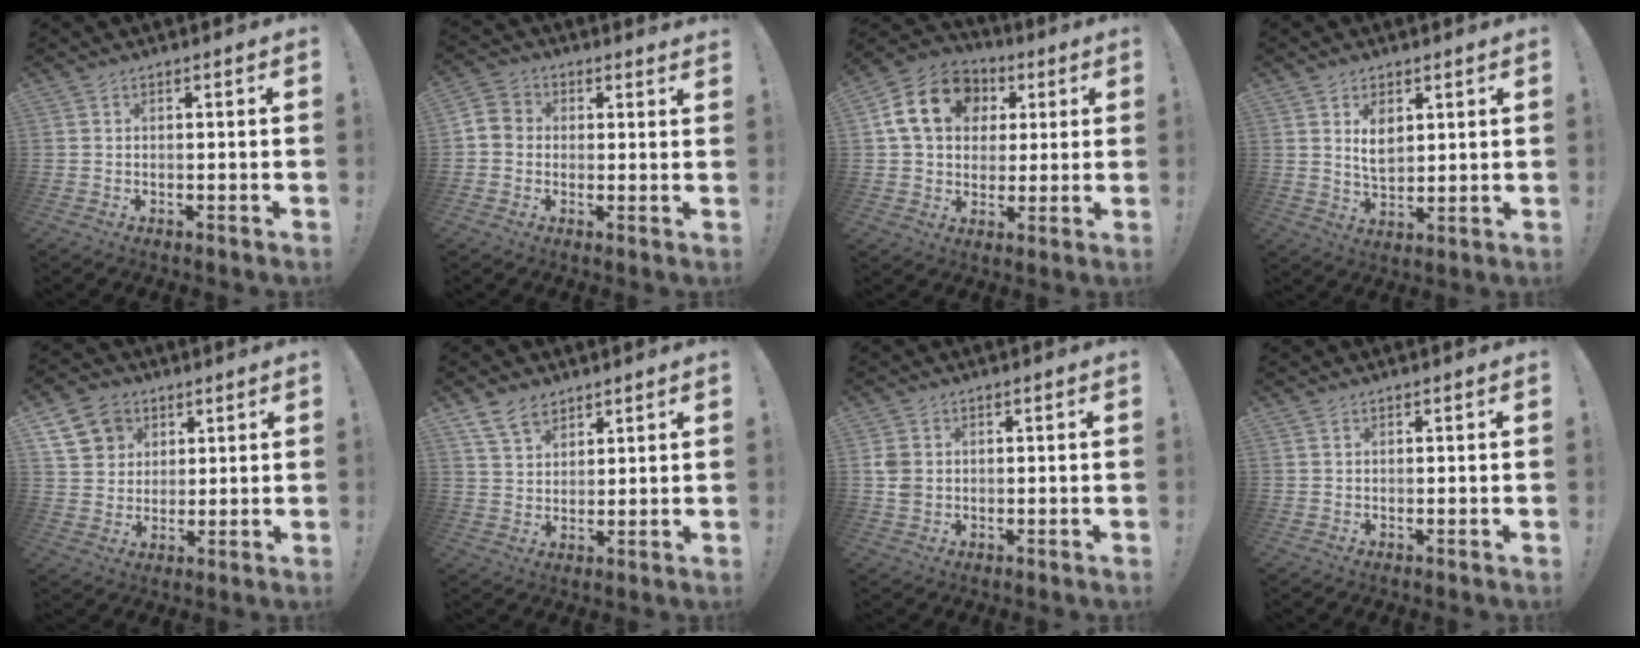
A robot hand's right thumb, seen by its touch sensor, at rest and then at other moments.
{"total": 4.8, "force": [0.3, 4.4, 1.8], "torque": [-0.029, 0.012, 0.009]}
{"total": 16.9, "force": [5.3, 12.9, 9.5], "torque": [-0.143, -0.001, 0.105]}
{"total": 6.0, "force": [2.7, 4.0, 3.6], "torque": [-0.059, -0.012, 0.049]}
{"total": 11.8, "force": [5.2, 9.7, 4.2], "torque": [-0.063, -0.017, 0.109]}
{"total": 8.1, "force": [5.5, 5.0, 3.2], "torque": [-0.055, -0.021, 0.107]}
{"total": 4.3, "force": [0.7, 3.6, 2.2], "torque": [-0.037, 0.002, 0.015]}
{"total": 0.0}